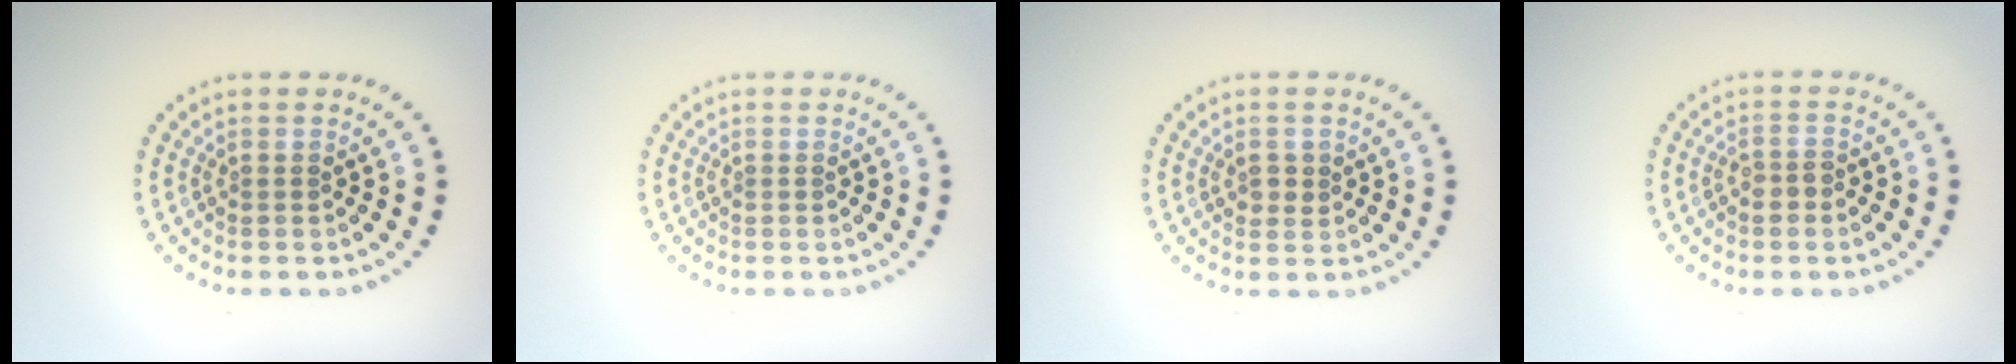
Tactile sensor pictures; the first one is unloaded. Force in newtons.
{"total": 0.0}
{"total": 1.3, "press": 1.3, "slide": 0.2}
{"total": 1.6, "press": 1.4, "slide": 0.8}